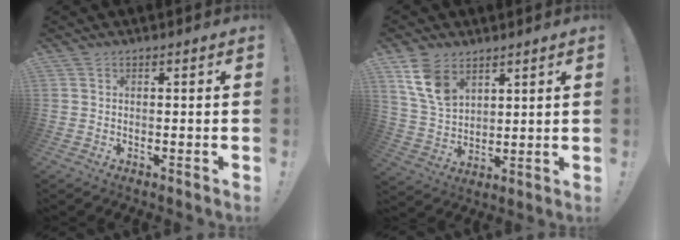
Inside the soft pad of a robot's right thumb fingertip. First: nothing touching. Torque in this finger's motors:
{"motor_torque": [0.13, 0.67, 0.82, 0.69, 0.07]}